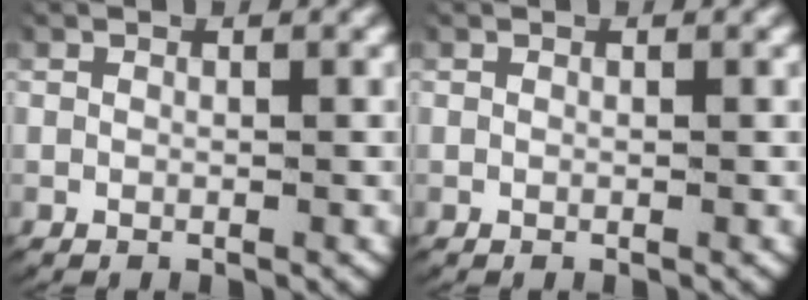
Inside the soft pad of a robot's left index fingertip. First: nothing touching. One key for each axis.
{"total": 0.0}